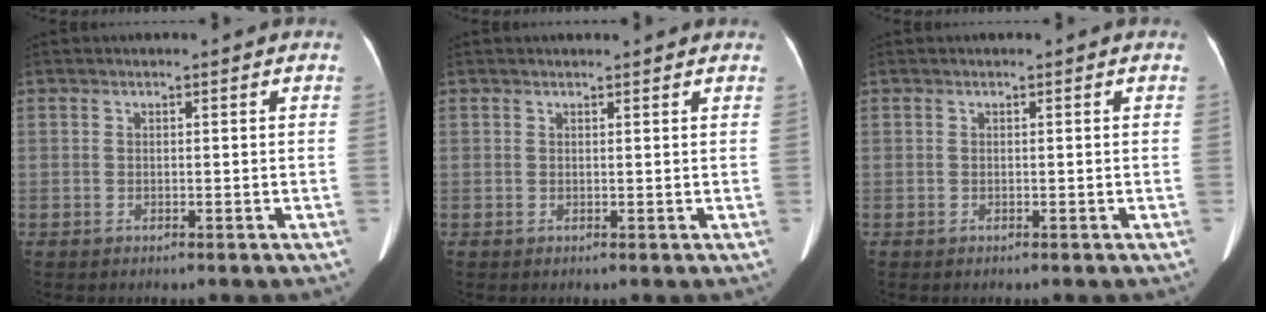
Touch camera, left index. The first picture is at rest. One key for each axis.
{"total": 3.0, "fx": 2.8, "fy": 0.4, "fz": 0.8, "tx": -0.014, "ty": 0.012, "tz": 0.030}
{"total": 0.0}